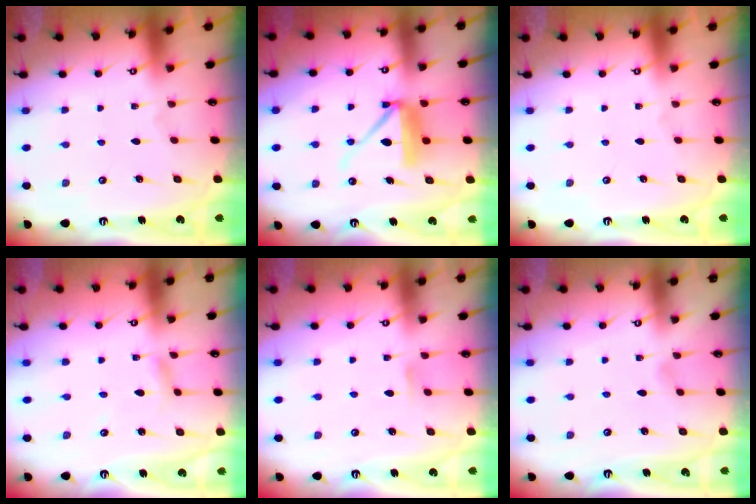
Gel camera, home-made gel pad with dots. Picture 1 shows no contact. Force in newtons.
{"total": 10.8, "press": 10.7, "slide": 1.1}
{"total": 0.0}
{"total": 2.8, "press": 2.8, "slide": 0.3}
{"total": 3.9, "press": 3.8, "slide": 0.4}
{"total": 2.4, "press": 2.4, "slide": 0.3}